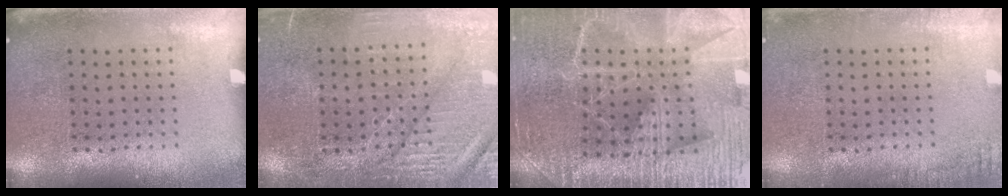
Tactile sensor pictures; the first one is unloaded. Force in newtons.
{"total": 3.2, "press": 3.0, "slide": 1.1}
{"total": 4.6, "press": 4.4, "slide": 1.5}
{"total": 1.4, "press": 1.4, "slide": 0.1}